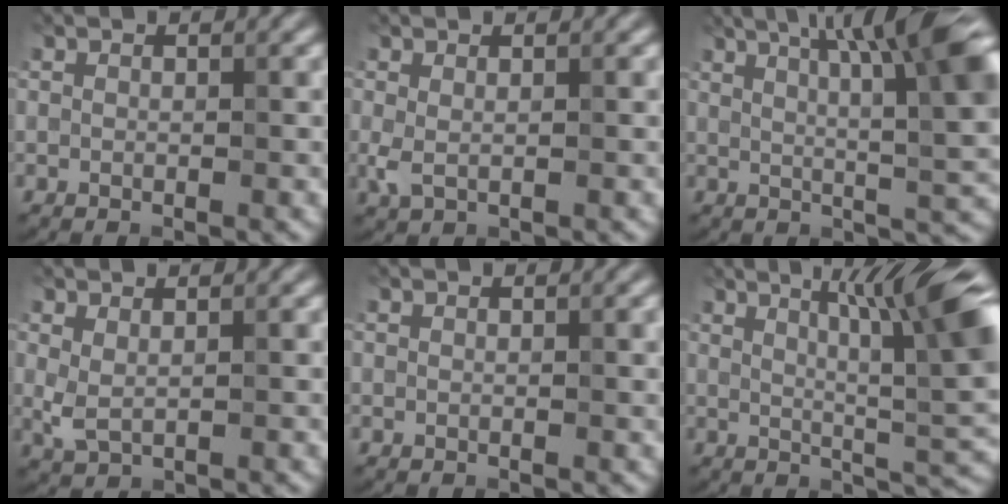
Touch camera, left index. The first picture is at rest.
{"total": 1.3, "force": [0.2, 0.6, 1.1], "torque": [-0.026, -0.002, 0.006]}
{"total": 12.2, "force": [4.6, 2.5, 11.0], "torque": [-0.134, 0.022, 0.068]}
{"total": 1.6, "force": [0.7, 0.7, 1.3], "torque": [-0.031, -0.004, 0.018]}
{"total": 0.6, "force": [0.2, 0.1, 0.6], "torque": [-0.005, 0.002, 0.002]}
{"total": 9.8, "force": [3.3, 1.4, 9.1], "torque": [-0.122, 0.012, 0.056]}